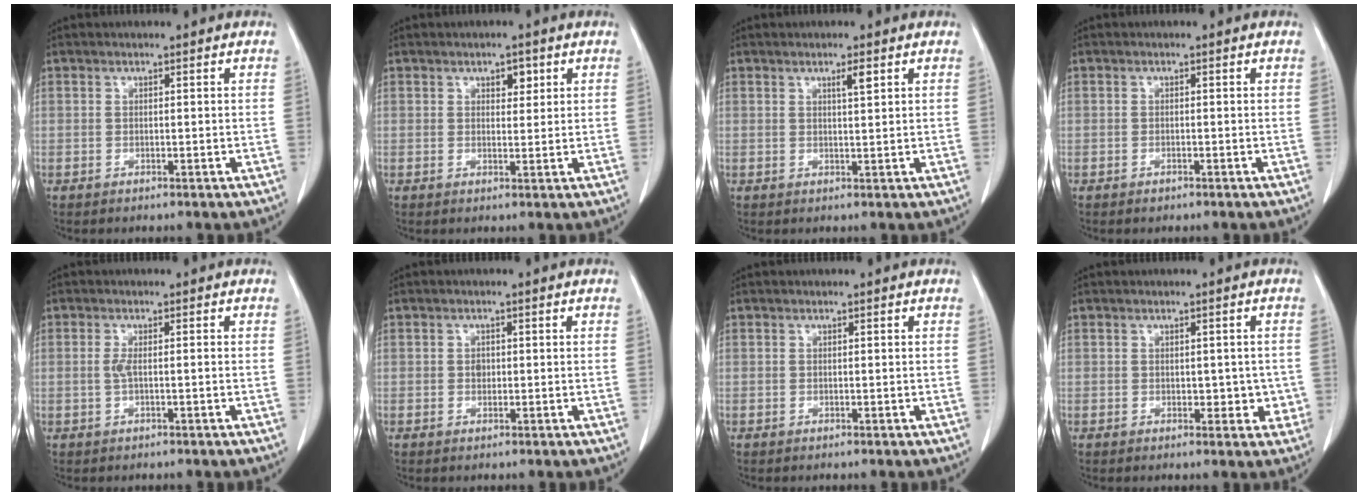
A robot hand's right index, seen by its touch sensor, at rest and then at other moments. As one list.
[{"total": 2.3, "force": [1.2, 1.2, 1.5], "torque": [-0.019, 0.000, 0.017]}, {"total": 1.8, "force": [1.0, 0.0, 1.5], "torque": [-0.028, -0.002, 0.016]}, {"total": 0.7, "force": [-0.5, 0.4, 0.3], "torque": [-0.008, 0.000, -0.005]}, {"total": 1.6, "force": [-0.2, 0.2, 1.6], "torque": [-0.034, 0.000, -0.003]}, {"total": 1.1, "force": [0.0, 0.9, 0.7], "torque": [-0.011, 0.002, 0.000]}, {"total": 0.0}, {"total": 3.4, "force": [-0.2, 2.3, 2.5], "torque": [-0.019, 0.007, 0.004]}]